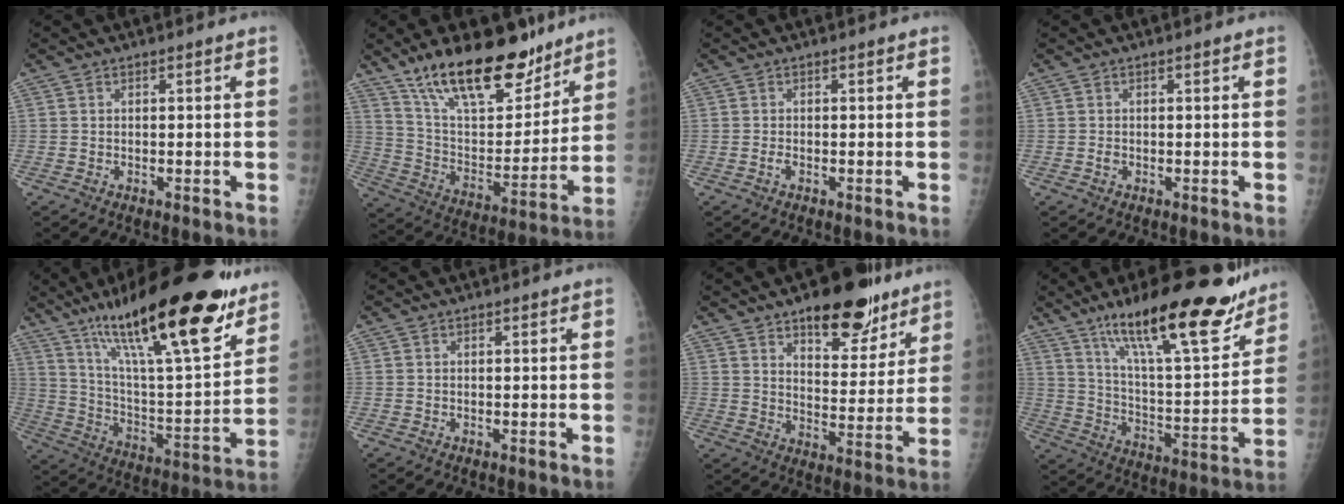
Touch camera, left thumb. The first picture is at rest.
{"total": 22.1, "force": [16.0, 8.8, 12.4], "torque": [-0.161, -0.083, 0.273]}
{"total": 0.7, "force": [-0.2, 0.3, 0.6], "torque": [-0.012, -0.002, -0.004]}
{"total": 0.7, "force": [0.0, 0.5, 0.6], "torque": [-0.007, 0.000, 0.002]}
{"total": 29.3, "force": [18.9, 7.1, 21.2], "torque": [-0.319, -0.061, 0.315]}
{"total": 0.0}
{"total": 17.3, "force": [11.6, 7.7, 10.3], "torque": [-0.085, -0.067, 0.173]}
{"total": 24.3, "force": [16.9, 6.1, 16.3], "torque": [-0.222, -0.076, 0.277]}